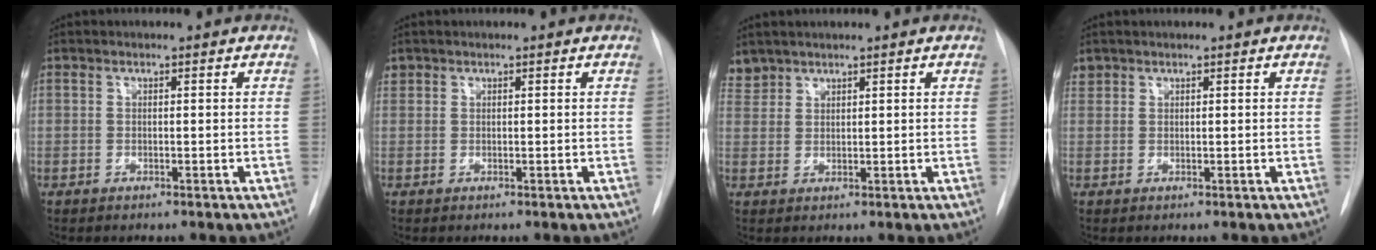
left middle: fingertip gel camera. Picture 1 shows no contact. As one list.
[{"total": 0.8, "force": [0.5, 0.6, 0.0], "torque": [0.005, 0.011, 0.010]}, {"total": 2.6, "force": [2.4, 1.0, -0.3], "torque": [0.008, 0.012, 0.050]}, {"total": 1.1, "force": [0.8, 0.7, -0.1], "torque": [0.006, 0.011, 0.014]}]